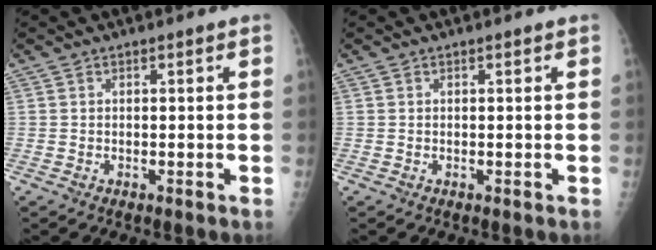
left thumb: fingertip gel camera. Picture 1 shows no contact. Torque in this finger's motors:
{"motor_torque": [0.03, 0.03, 0.22, -0.13, 0.00]}